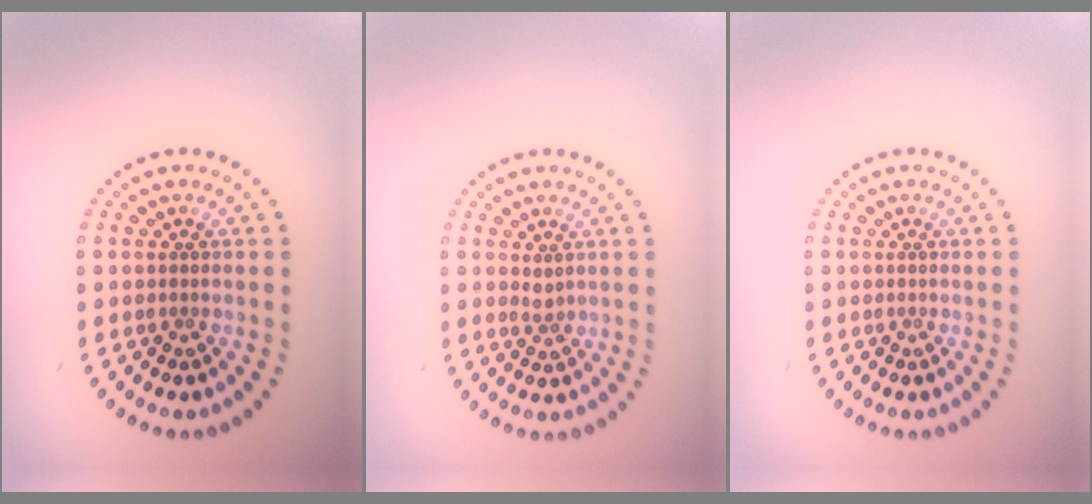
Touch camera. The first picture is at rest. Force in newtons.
{"total": 1.0, "press": 0.7, "slide": 0.7}
{"total": 0.0}